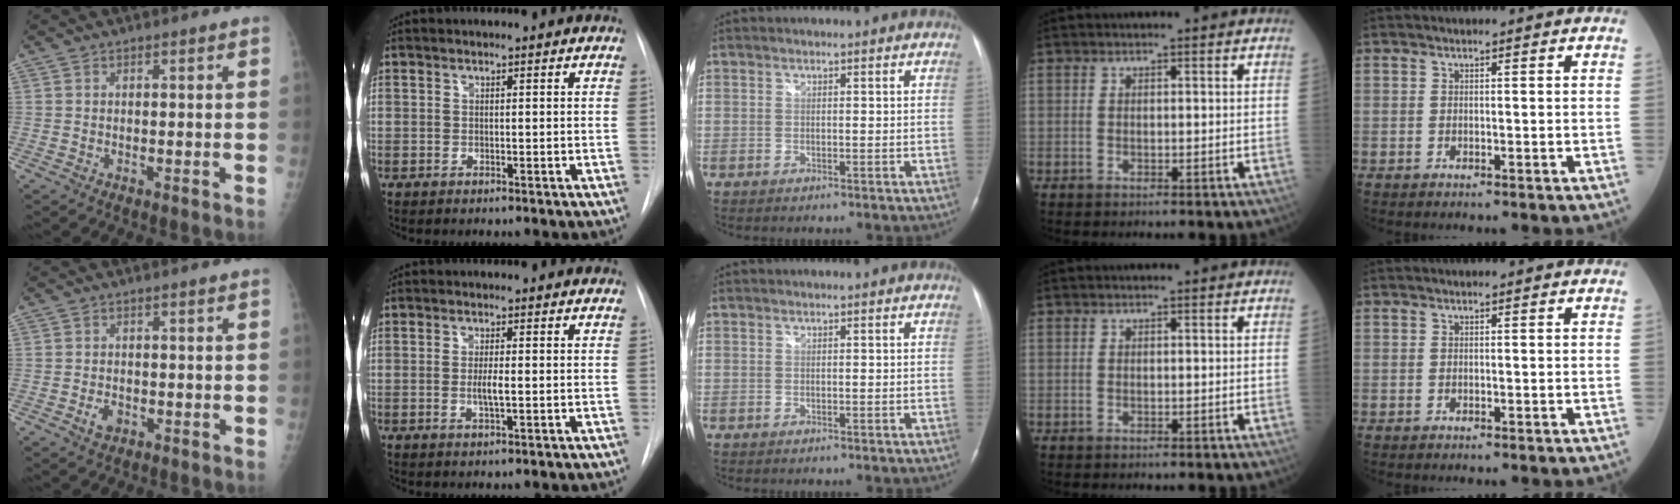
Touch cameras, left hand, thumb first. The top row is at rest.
{"thumb": {"total": 2.1, "force": [-0.8, 1.4, 1.4], "torque": [-0.021, 0.002, -0.009]}, "index": {"total": 2.2, "force": [-1.0, 0.1, 2.0], "torque": [-0.040, -0.010, -0.014]}}